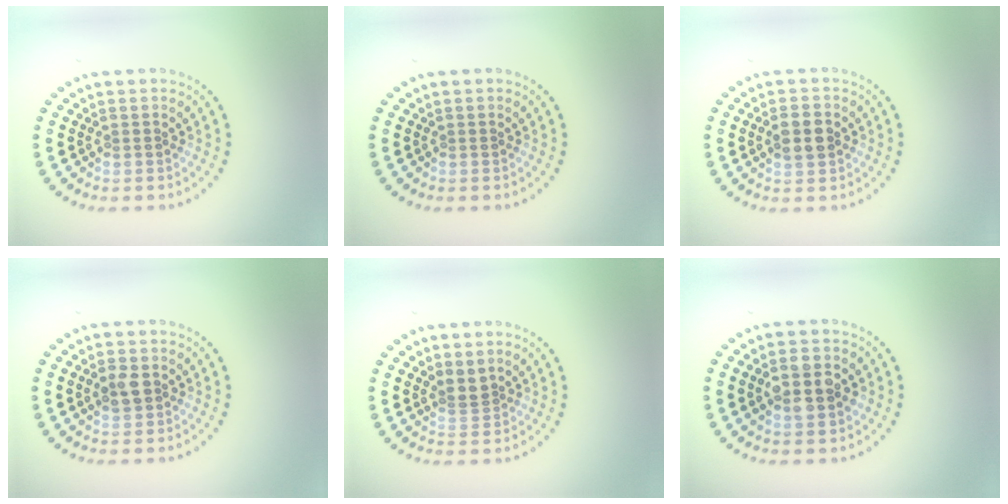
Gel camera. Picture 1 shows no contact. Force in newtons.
{"total": 0.0}
{"total": 2.8, "press": 2.8, "slide": 0.2}
{"total": 1.9, "press": 1.8, "slide": 0.3}
{"total": 1.5, "press": 1.0, "slide": 1.1}
{"total": 4.0, "press": 4.0, "slide": 0.2}